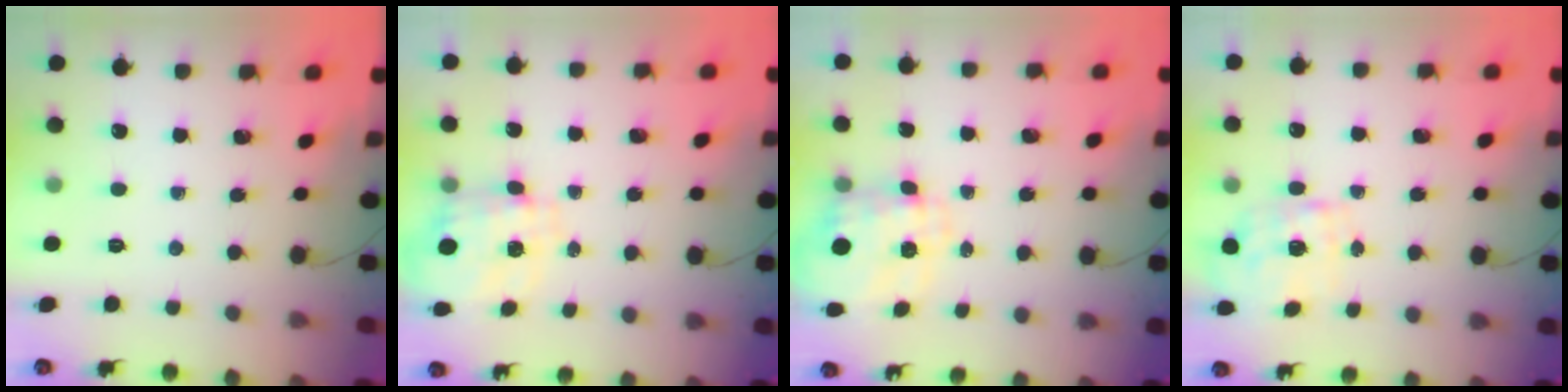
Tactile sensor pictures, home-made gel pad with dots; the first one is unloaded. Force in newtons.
{"total": 3.4, "press": 3.2, "slide": 1.1}
{"total": 9.1, "press": 9.1, "slide": 1.2}
{"total": 2.3, "press": 2.3, "slide": 0.3}